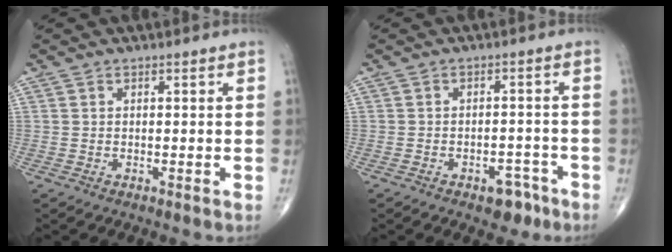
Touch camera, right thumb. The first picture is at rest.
{"total": 5.0, "force": [-3.1, 2.8, 2.7], "torque": [-0.018, 0.025, -0.040]}